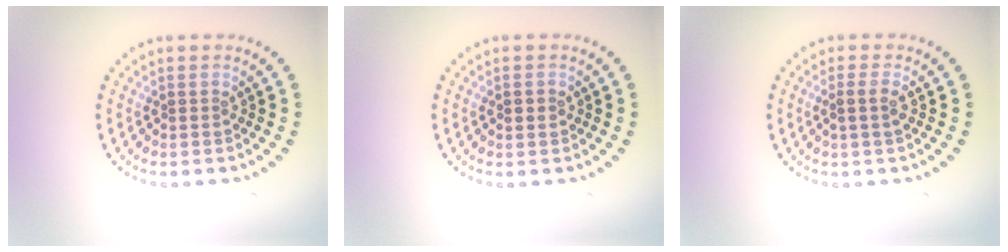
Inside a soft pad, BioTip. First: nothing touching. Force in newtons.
{"total": 1.5, "press": 1.5, "slide": 0.1}
{"total": 1.6, "press": 1.2, "slide": 1.0}